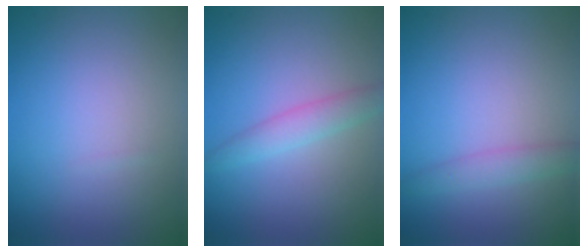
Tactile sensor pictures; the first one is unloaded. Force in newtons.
{"total": 2.1, "press": 2.1, "slide": 0.1}
{"total": 1.8, "press": 1.8, "slide": 0.0}